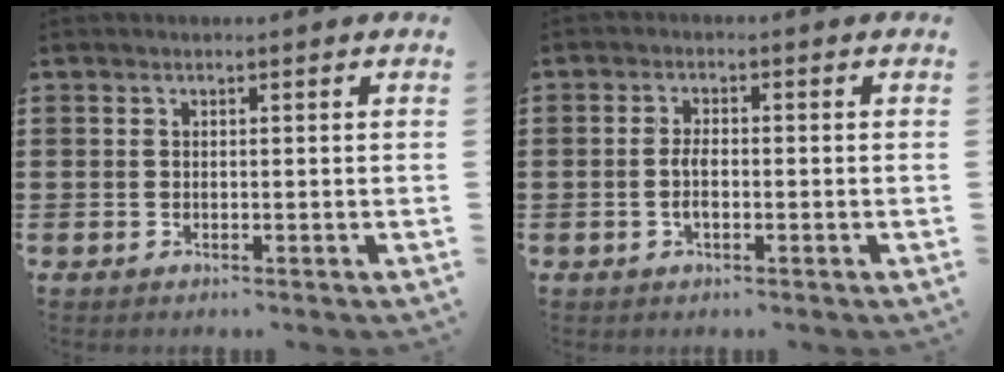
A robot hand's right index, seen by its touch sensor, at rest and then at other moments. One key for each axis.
{"total": 2.7, "fx": -0.5, "fy": 0.8, "fz": 2.5, "tx": -0.063, "ty": -0.008, "tz": -0.013}